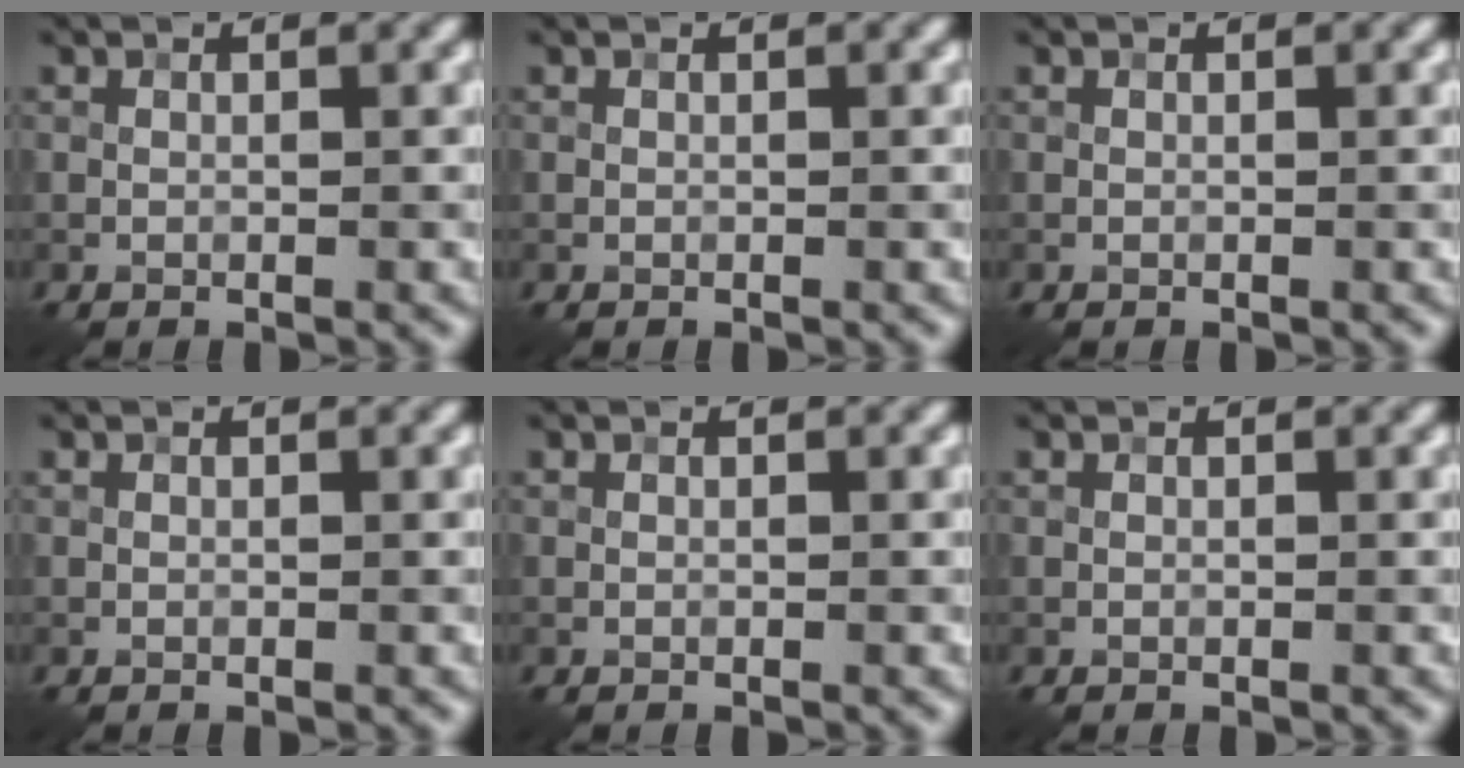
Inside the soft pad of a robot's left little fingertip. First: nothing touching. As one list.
[{"total": 0.0}, {"total": 0.0}, {"total": 0.0}, {"total": 0.0}, {"total": 0.0}]